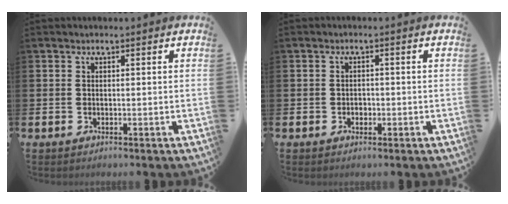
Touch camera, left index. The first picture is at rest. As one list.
[{"total": 1.1, "force": [-0.3, 1.0, 0.4], "torque": [0.000, 0.002, -0.009]}]